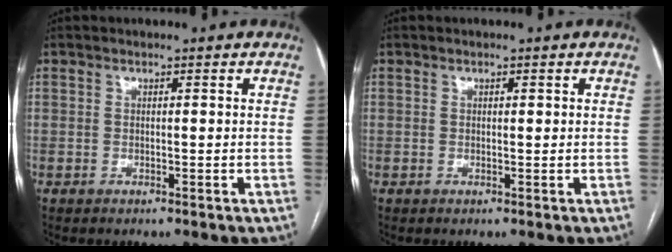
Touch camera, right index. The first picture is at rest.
{"total": 0.6, "force": [0.4, 0.2, 0.5], "torque": [-0.006, 0.001, 0.005]}